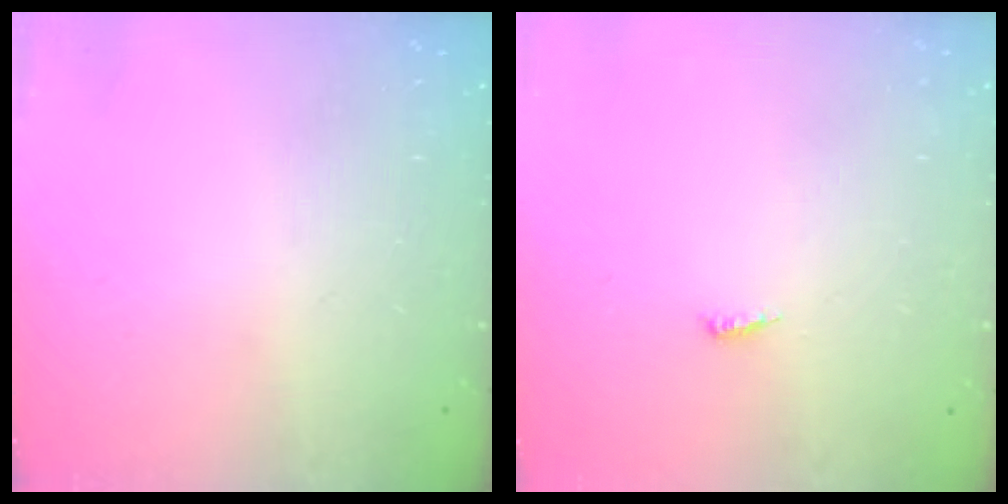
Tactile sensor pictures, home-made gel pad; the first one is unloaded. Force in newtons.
{"total": 3.9, "press": 3.9, "slide": 0.4}